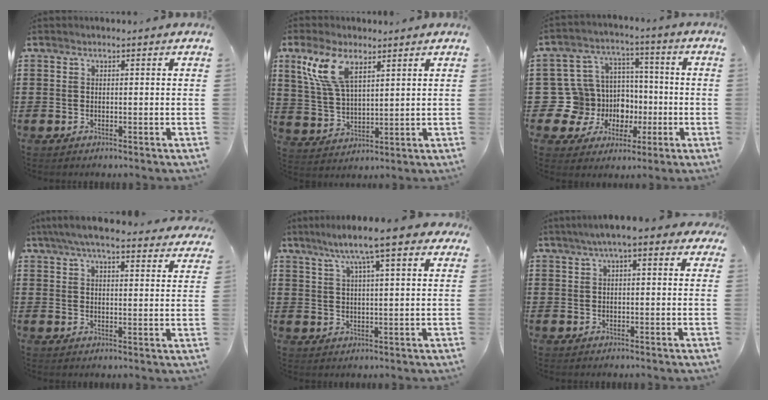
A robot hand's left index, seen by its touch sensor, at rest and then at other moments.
{"total": 9.1, "force": [5.1, 3.6, 6.5], "torque": [-0.148, 0.004, 0.093]}
{"total": 11.8, "force": [-2.0, 11.1, 3.6], "torque": [-0.142, -0.007, -0.017]}
{"total": 6.3, "force": [5.6, 0.5, 2.8], "torque": [-0.070, -0.019, 0.102]}
{"total": 9.5, "force": [6.4, 1.7, 6.8], "torque": [-0.139, -0.003, 0.109]}
{"total": 4.5, "force": [2.1, 0.9, 3.9], "torque": [-0.078, 0.009, 0.035]}